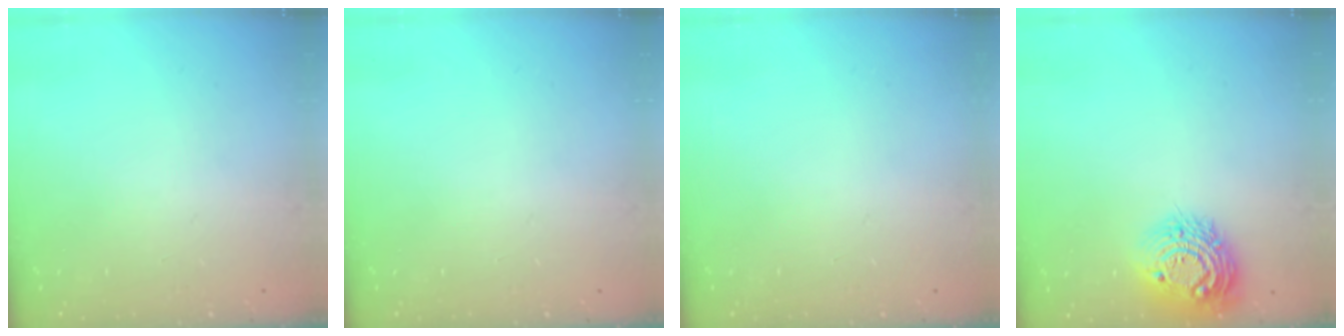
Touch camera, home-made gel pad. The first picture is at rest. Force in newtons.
{"total": 0.0}
{"total": 0.0}
{"total": 14.2, "press": 14.2, "slide": 1.0}